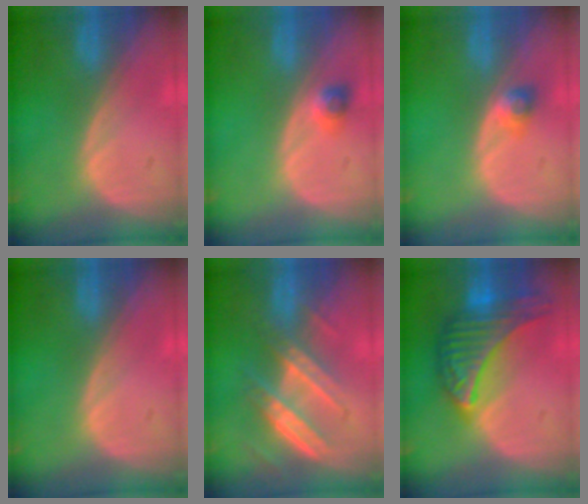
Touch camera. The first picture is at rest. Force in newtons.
{"total": 2.3, "press": 2.0, "slide": 1.1}
{"total": 2.6, "press": 2.2, "slide": 1.4}
{"total": 0.0}
{"total": 7.8, "press": 7.0, "slide": 3.4}
{"total": 10.0, "press": 9.9, "slide": 0.6}